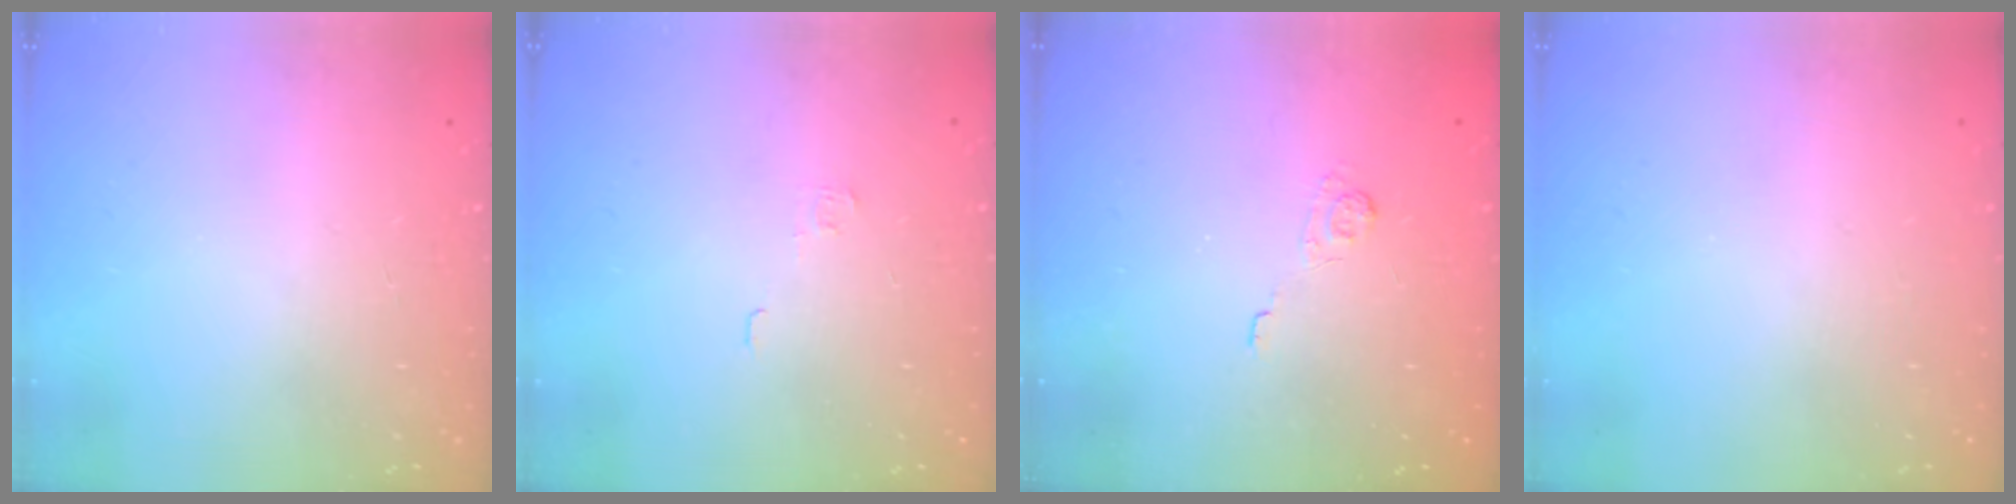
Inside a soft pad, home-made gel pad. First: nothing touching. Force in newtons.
{"total": 2.1, "press": 2.1, "slide": 0.3}
{"total": 1.9, "press": 1.3, "slide": 1.3}
{"total": 0.0}